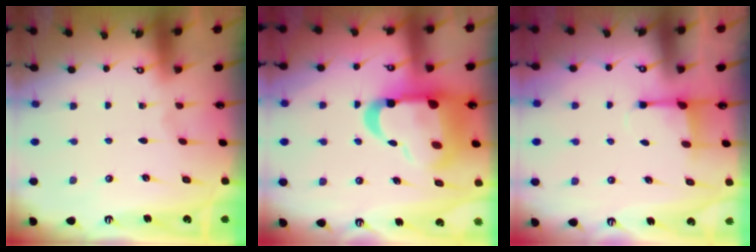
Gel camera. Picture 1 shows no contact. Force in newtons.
{"total": 20.7, "press": 20.6, "slide": 2.4}
{"total": 3.1, "press": 2.9, "slide": 0.9}